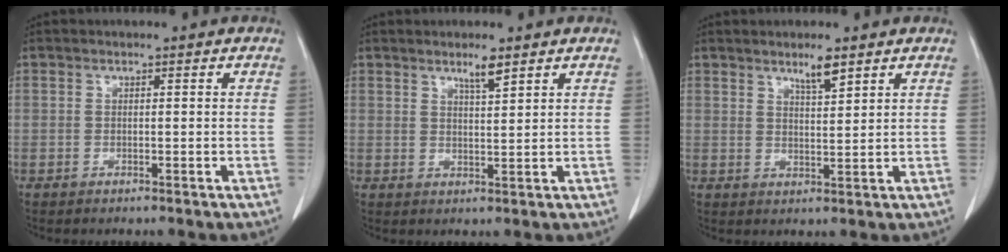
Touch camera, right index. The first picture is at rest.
{"total": 2.9, "force": [2.1, 0.1, 2.0], "torque": [-0.040, -0.003, 0.038]}
{"total": 3.5, "force": [2.6, 0.3, 2.3], "torque": [-0.044, -0.003, 0.046]}